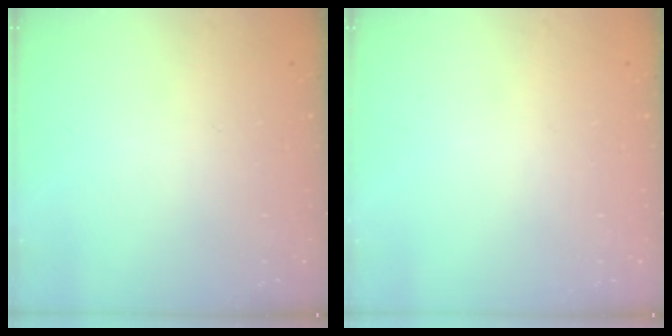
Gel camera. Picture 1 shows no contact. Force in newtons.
{"total": 0.0}